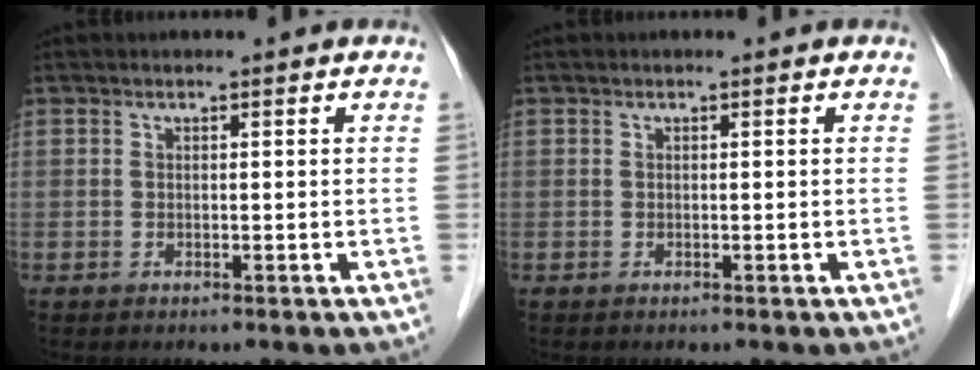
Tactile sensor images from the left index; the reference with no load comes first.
{"total": 0.0}